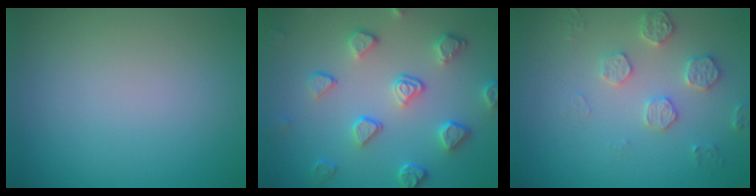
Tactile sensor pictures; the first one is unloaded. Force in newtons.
{"total": 4.0, "press": 3.6, "slide": 1.8}
{"total": 2.7, "press": 2.7, "slide": 0.5}